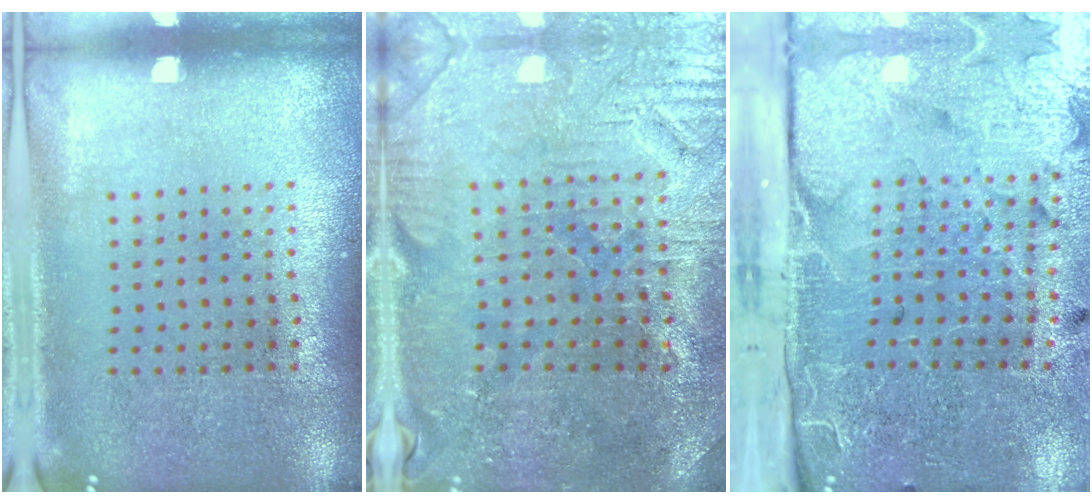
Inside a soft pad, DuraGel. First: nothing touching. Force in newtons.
{"total": 1.7, "press": 1.6, "slide": 0.5}
{"total": 4.9, "press": 4.0, "slide": 3.0}